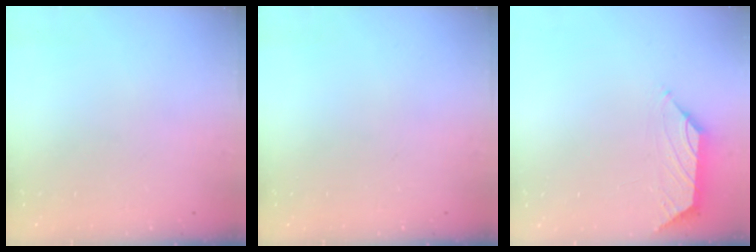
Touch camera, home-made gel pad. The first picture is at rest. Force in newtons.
{"total": 0.0}
{"total": 0.0}